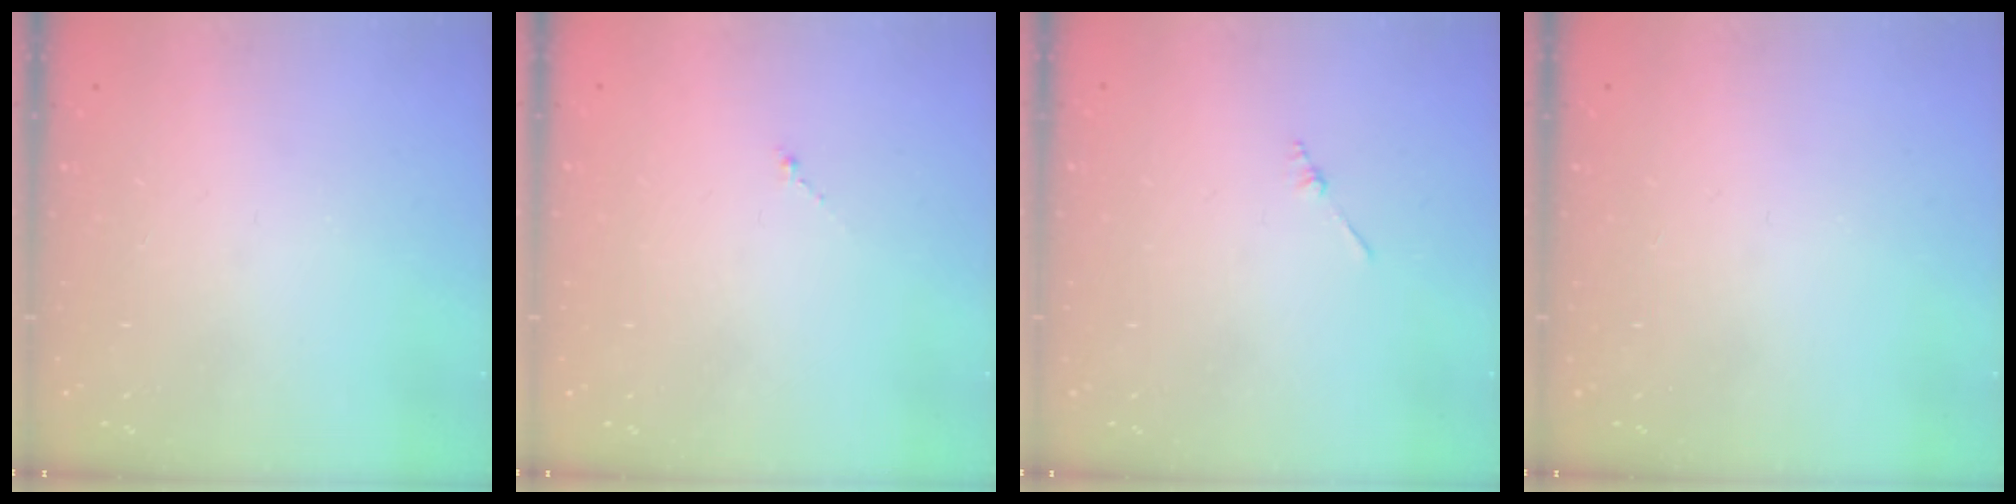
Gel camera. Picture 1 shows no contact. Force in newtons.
{"total": 0.0}
{"total": 1.3, "press": 1.3, "slide": 0.3}
{"total": 0.0}